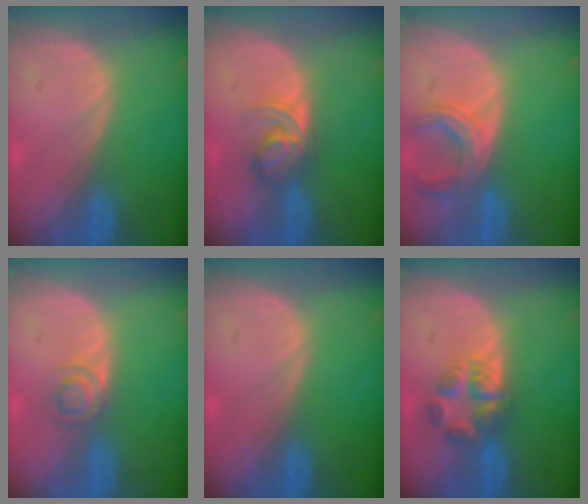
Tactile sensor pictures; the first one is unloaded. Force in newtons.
{"total": 5.7, "press": 4.8, "slide": 3.1}
{"total": 6.0, "press": 5.5, "slide": 2.3}
{"total": 3.0, "press": 2.9, "slide": 0.2}
{"total": 0.0}
{"total": 5.6, "press": 5.5, "slide": 1.1}